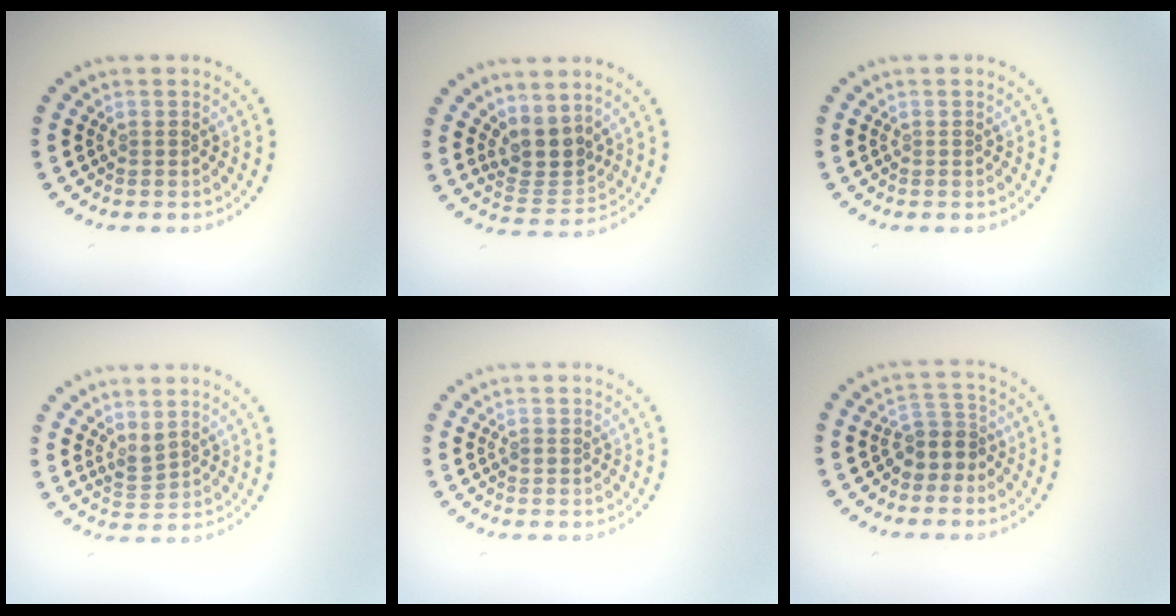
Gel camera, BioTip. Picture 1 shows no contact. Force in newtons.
{"total": 3.5, "press": 2.8, "slide": 2.0}
{"total": 0.0}
{"total": 1.4, "press": 1.3, "slide": 0.7}
{"total": 0.6, "press": 0.6, "slide": 0.1}
{"total": 2.7, "press": 2.2, "slide": 1.6}